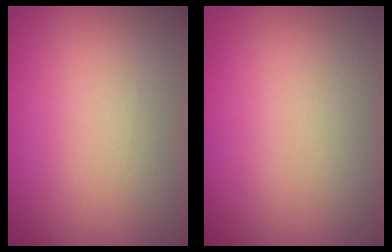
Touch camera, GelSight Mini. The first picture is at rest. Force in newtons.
{"total": 0.0}